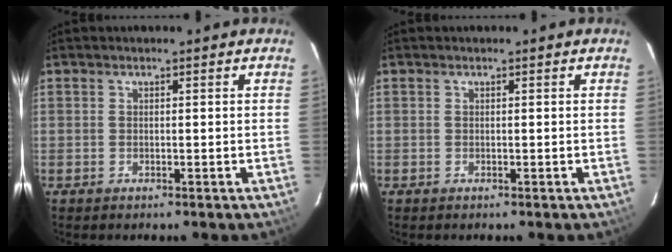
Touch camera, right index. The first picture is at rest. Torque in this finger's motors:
{"motor_torque": [0.03, 0.02, 0.00, 0.00]}